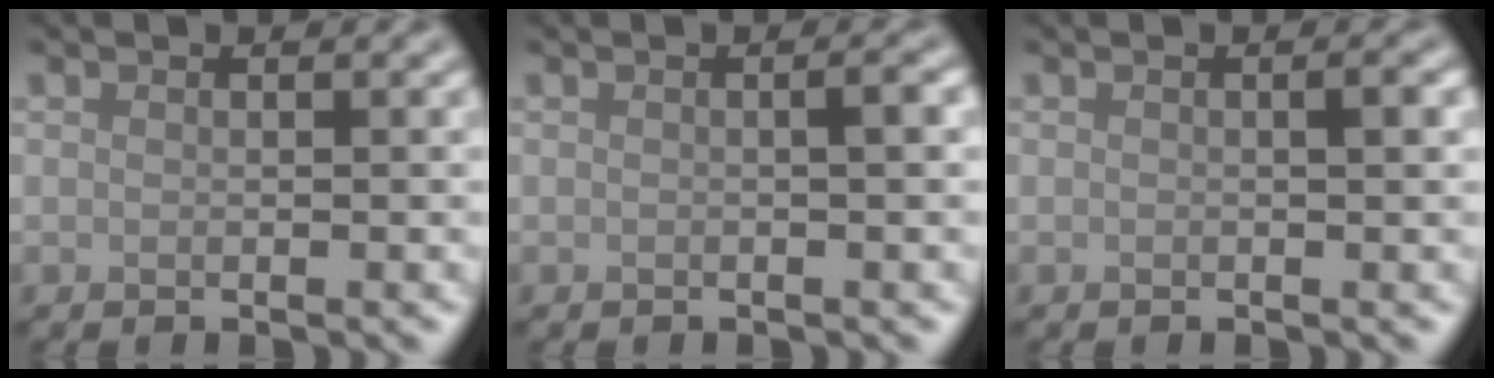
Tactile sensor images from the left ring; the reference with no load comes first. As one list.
[{"total": 1.3, "force": [0.1, 0.3, 1.3], "torque": [-0.016, 0.006, 0.000]}, {"total": 1.0, "force": [0.2, 0.1, 1.0], "torque": [-0.014, 0.003, 0.002]}]